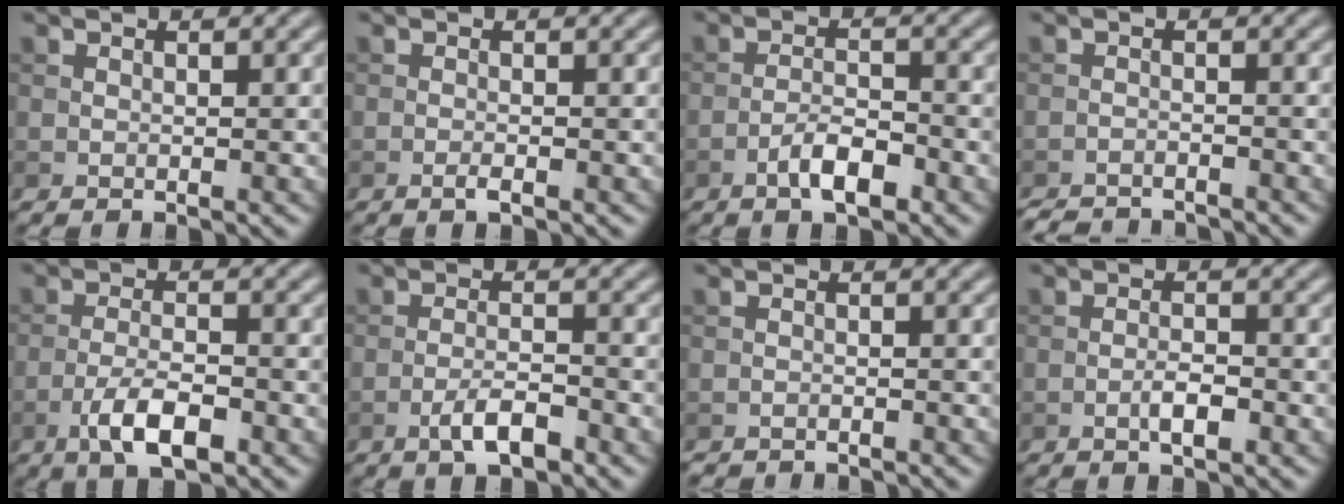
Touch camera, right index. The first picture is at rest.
{"total": 0.9, "force": [-0.5, 0.1, 0.8], "torque": [-0.014, -0.001, -0.011]}
{"total": 3.4, "force": [-2.0, 1.1, 2.6], "torque": [-0.046, 0.008, -0.040]}
{"total": 4.3, "force": [-4.2, 0.5, 0.8], "torque": [-0.017, -0.015, -0.070]}
{"total": 4.6, "force": [-2.4, 1.5, 3.7], "torque": [-0.070, 0.001, -0.048]}
{"total": 3.3, "force": [-1.9, 0.9, 2.5], "torque": [-0.048, 0.005, -0.038]}
{"total": 1.3, "force": [-1.3, 0.1, 0.0], "torque": [0.003, -0.006, -0.023]}
{"total": 2.1, "force": [-0.9, 0.5, 1.8], "torque": [-0.032, 0.003, -0.019]}